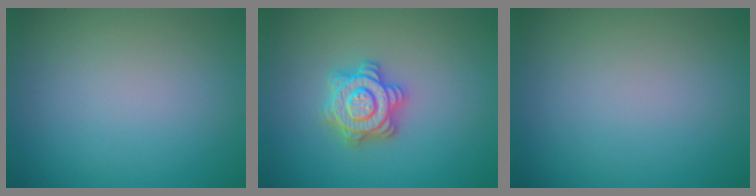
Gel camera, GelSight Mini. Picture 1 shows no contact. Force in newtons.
{"total": 3.7, "press": 3.6, "slide": 0.6}
{"total": 0.0}